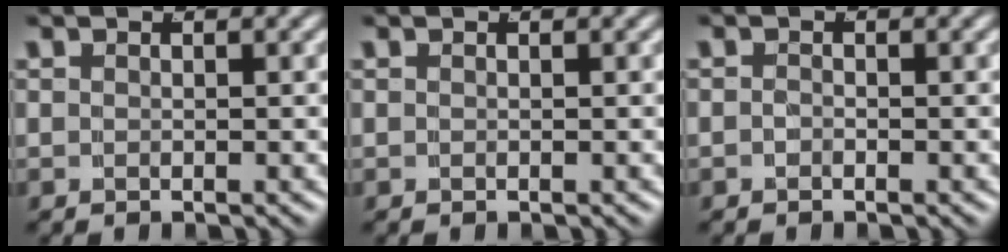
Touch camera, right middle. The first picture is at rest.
{"total": 0.0}
{"total": 0.5, "force": [-0.5, 0.2, 0.1], "torque": [-0.007, -0.008, -0.006]}